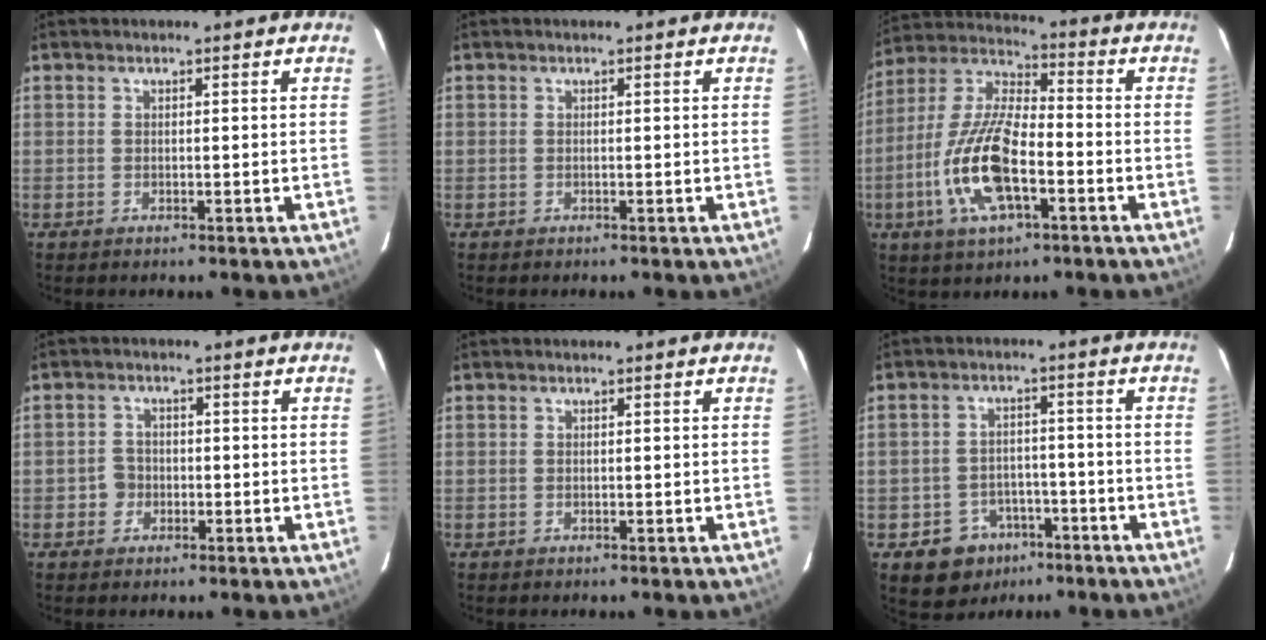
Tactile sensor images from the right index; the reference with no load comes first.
{"total": 0.0}
{"total": 16.2, "force": [-5.5, 6.3, 13.9], "torque": [-0.293, -0.007, -0.107]}
{"total": 2.9, "force": [-1.2, 2.6, 0.4], "torque": [-0.007, 0.008, -0.022]}
{"total": 0.0}
{"total": 10.4, "force": [-6.2, 7.8, 3.0], "torque": [-0.073, 0.026, -0.072]}